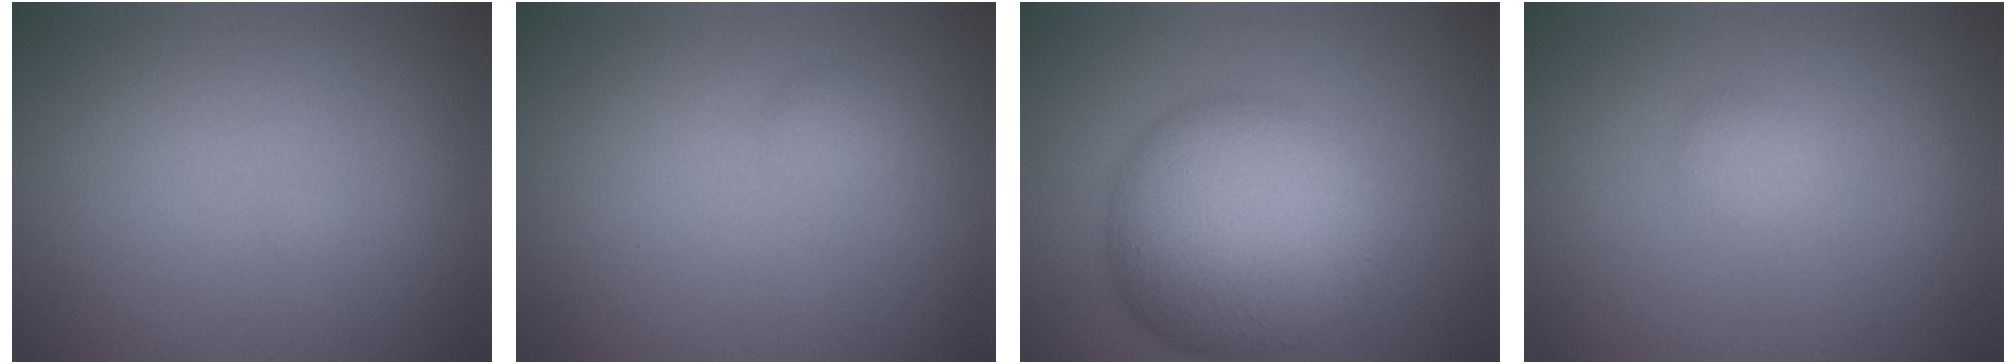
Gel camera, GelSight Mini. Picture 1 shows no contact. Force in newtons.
{"total": 0.9, "press": 0.9, "slide": 0.0}
{"total": 11.7, "press": 11.7, "slide": 0.2}
{"total": 1.1, "press": 1.1, "slide": 0.1}